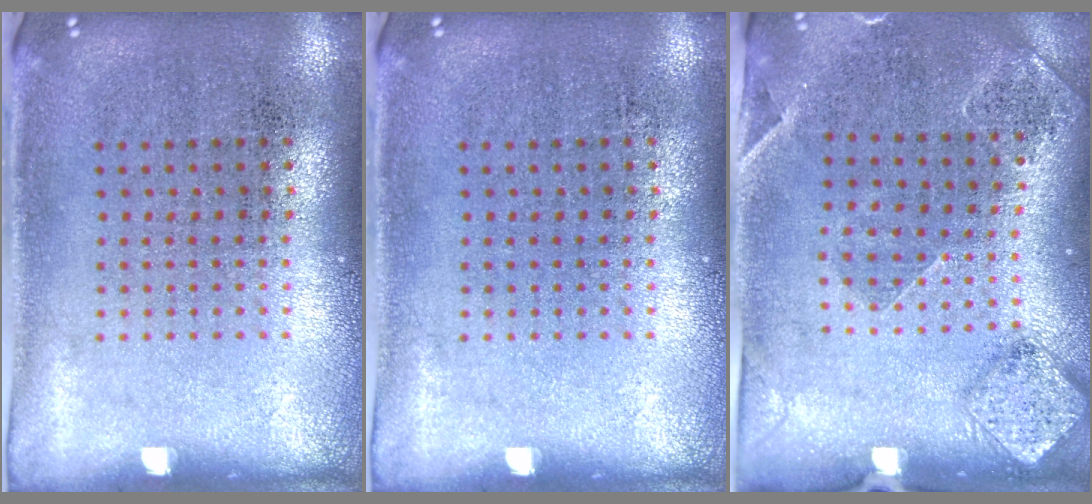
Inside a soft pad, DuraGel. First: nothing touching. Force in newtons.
{"total": 0.0}
{"total": 1.6, "press": 1.5, "slide": 0.3}